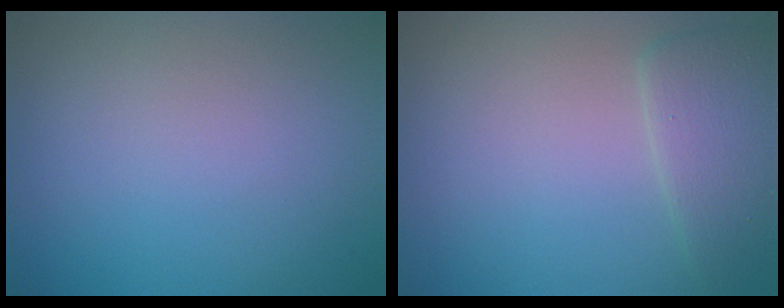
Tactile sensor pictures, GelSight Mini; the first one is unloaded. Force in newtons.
{"total": 2.8, "press": 2.8, "slide": 0.2}